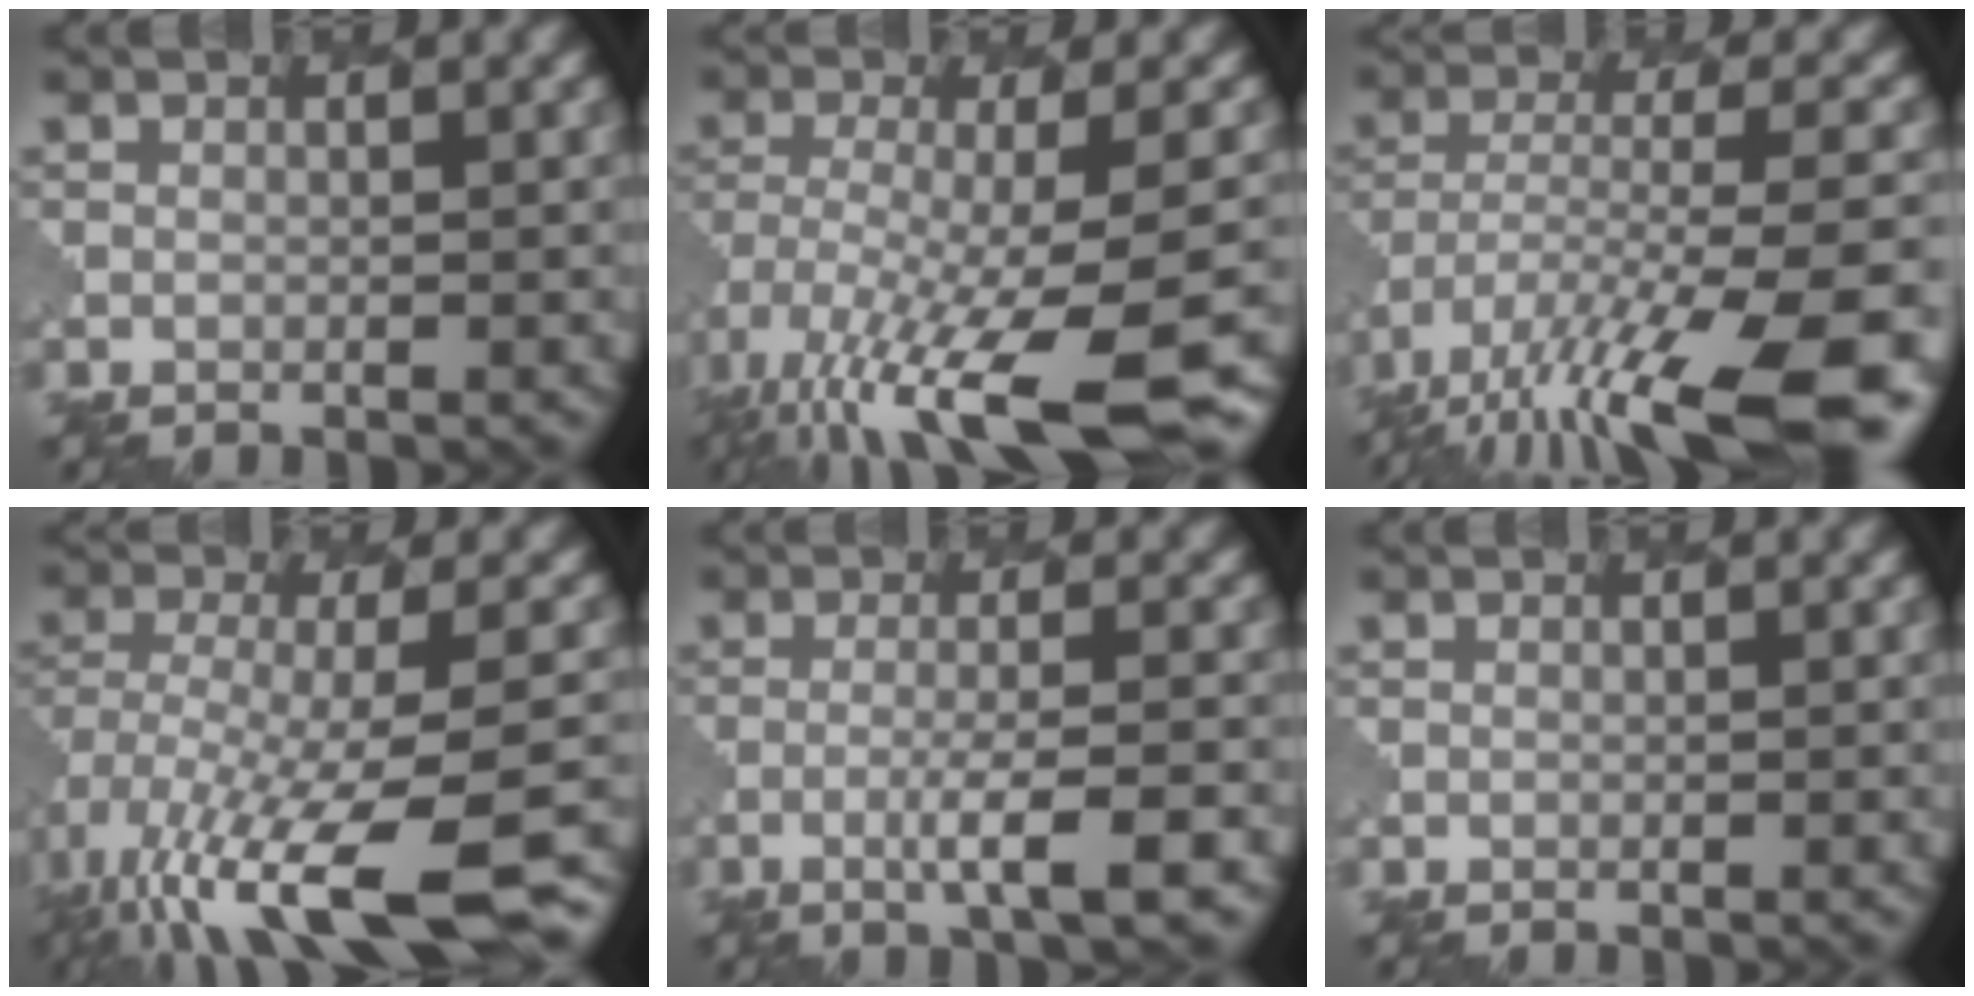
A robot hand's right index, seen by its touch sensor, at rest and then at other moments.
{"total": 12.8, "force": [-7.4, 3.4, 9.9], "torque": [-0.205, -0.025, -0.112]}
{"total": 14.6, "force": [-10.1, 3.6, 9.9], "torque": [-0.196, -0.027, -0.149]}
{"total": 14.1, "force": [-8.3, 4.6, 10.5], "torque": [-0.216, -0.026, -0.107]}
{"total": 3.8, "force": [-1.3, 0.3, 3.5], "torque": [-0.056, 0.006, -0.034]}
{"total": 0.0}